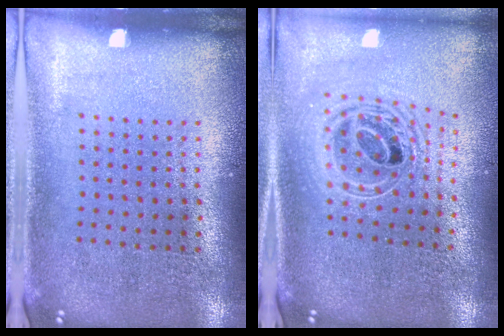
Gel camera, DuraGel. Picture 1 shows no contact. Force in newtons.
{"total": 2.2, "press": 1.7, "slide": 1.4}